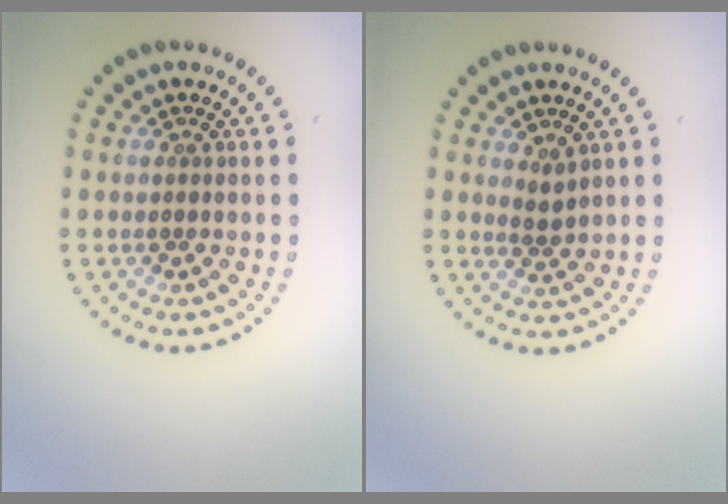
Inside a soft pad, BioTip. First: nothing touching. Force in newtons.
{"total": 1.0, "press": 0.8, "slide": 0.6}